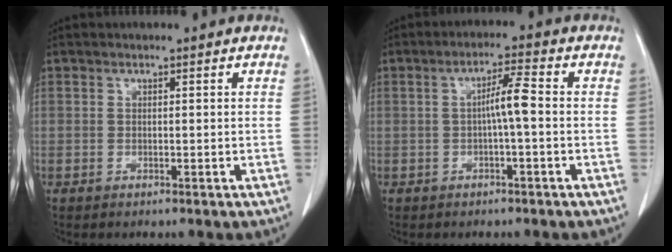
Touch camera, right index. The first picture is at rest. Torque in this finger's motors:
{"motor_torque": [0.60, -0.09, 0.27, 0.10]}